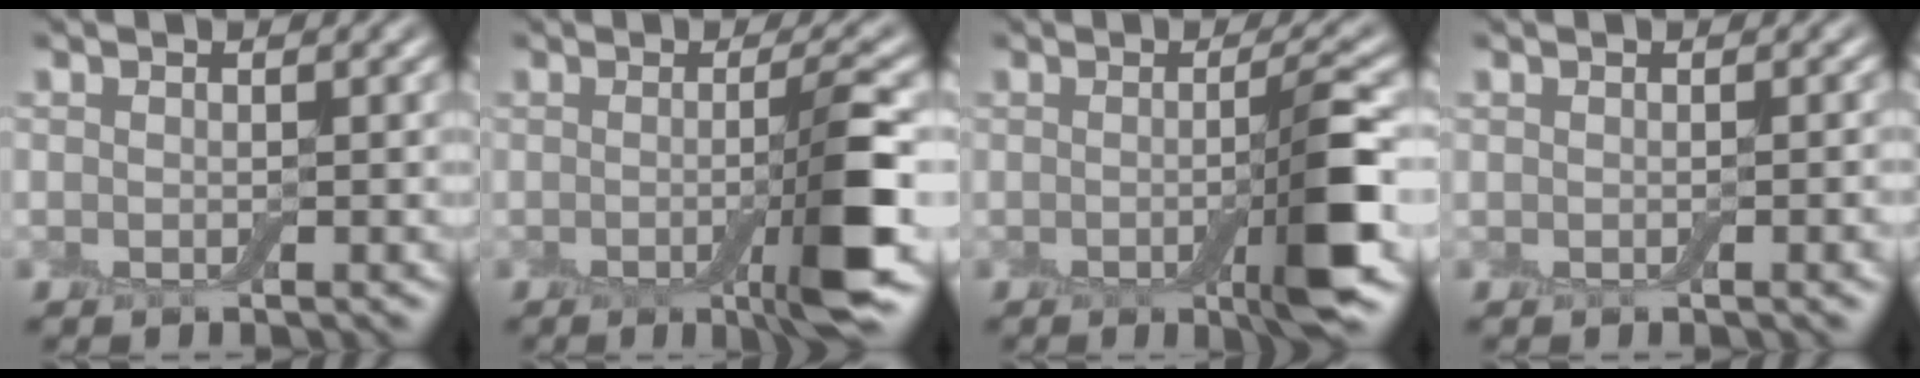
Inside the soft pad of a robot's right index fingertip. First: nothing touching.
{"total": 6.0, "force": [-1.6, 0.7, 5.8], "torque": [-0.084, -0.002, -0.031]}
{"total": 5.4, "force": [-1.4, 0.7, 5.2], "torque": [-0.075, -0.001, -0.026]}
{"total": 1.7, "force": [-0.3, 0.4, 1.6], "torque": [-0.017, -0.003, -0.004]}